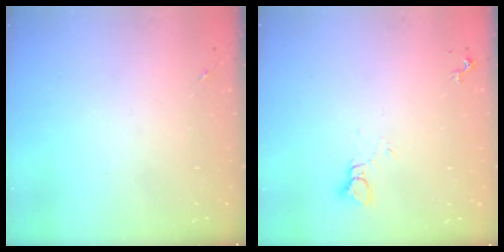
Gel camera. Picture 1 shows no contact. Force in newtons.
{"total": 3.0, "press": 3.0, "slide": 0.2}